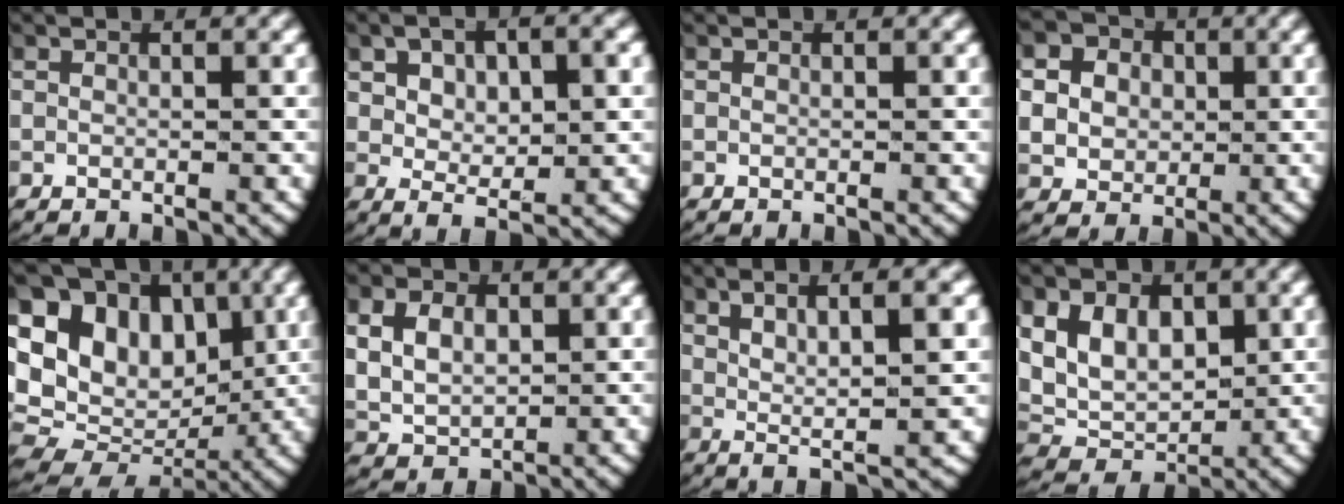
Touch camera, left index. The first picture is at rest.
{"total": 4.7, "force": [1.6, 2.4, 3.7], "torque": [-0.076, -0.010, 0.036]}
{"total": 0.0}
{"total": 8.3, "force": [1.8, 7.3, 3.5], "torque": [-0.077, -0.005, 0.024]}
{"total": 17.6, "force": [1.7, 14.2, 10.2], "torque": [-0.197, -0.033, 0.034]}
{"total": 7.5, "force": [0.3, 6.6, 3.6], "torque": [-0.103, -0.022, 0.011]}
{"total": 4.7, "force": [1.8, 1.1, 4.2], "torque": [-0.077, 0.002, 0.036]}
{"total": 9.2, "force": [0.9, 7.7, 5.0], "torque": [-0.105, -0.011, 0.015]}